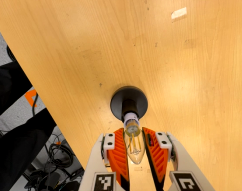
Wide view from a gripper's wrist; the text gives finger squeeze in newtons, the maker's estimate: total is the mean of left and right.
{"total": 13.4, "left": 12.9, "right": 13.9}